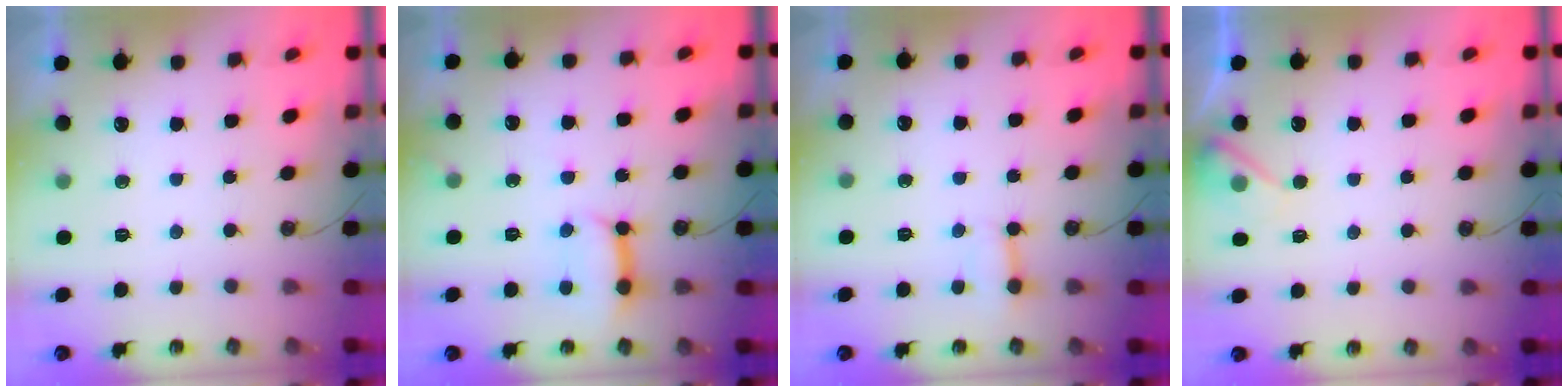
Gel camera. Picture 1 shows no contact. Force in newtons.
{"total": 9.8, "press": 9.7, "slide": 1.4}
{"total": 2.5, "press": 2.5, "slide": 0.2}
{"total": 6.3, "press": 6.3, "slide": 0.6}